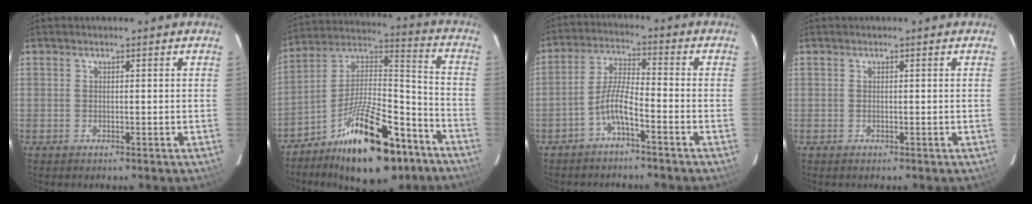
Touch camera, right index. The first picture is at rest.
{"total": 21.8, "force": [-13.9, 8.4, 14.5], "torque": [-0.246, 0.021, -0.217]}
{"total": 5.3, "force": [-3.3, 0.6, 4.0], "torque": [-0.095, 0.017, -0.064]}
{"total": 0.0}